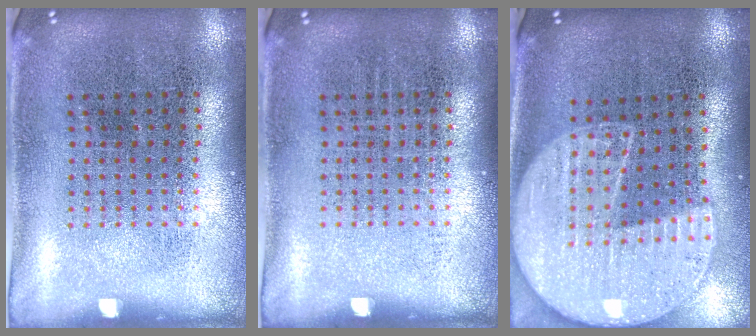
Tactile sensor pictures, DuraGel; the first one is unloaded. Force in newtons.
{"total": 0.0}
{"total": 2.2, "press": 1.9, "slide": 1.1}